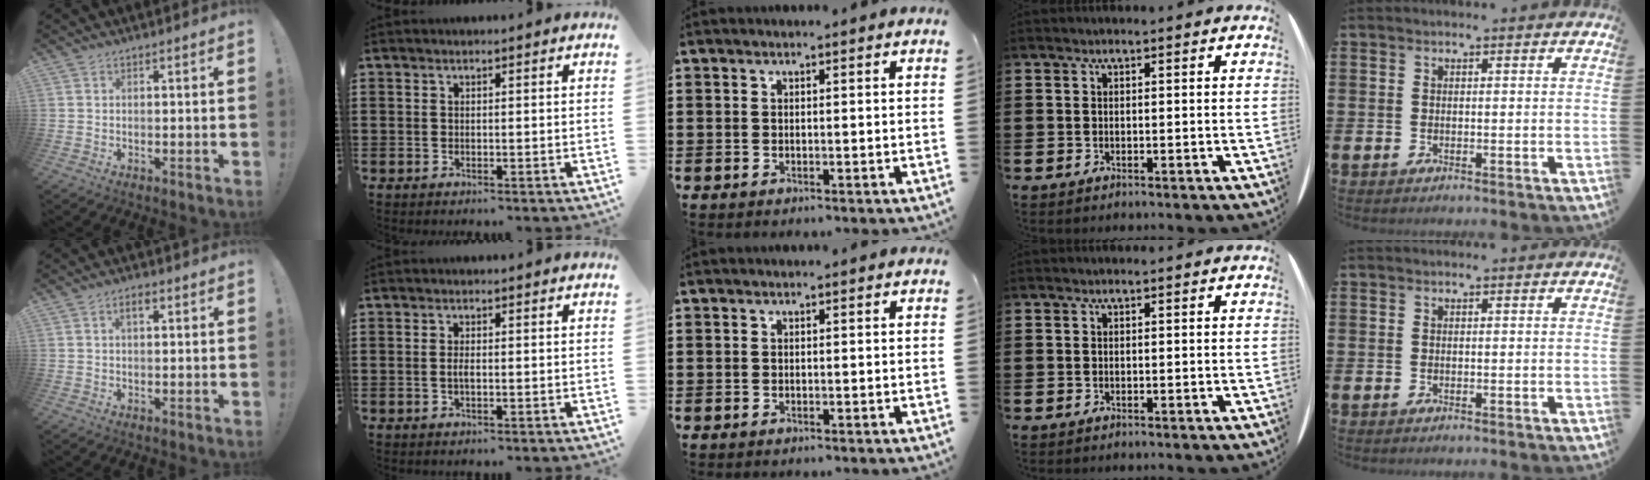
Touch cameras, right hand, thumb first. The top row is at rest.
{"thumb": {"total": 2.7, "force": [1.1, 1.1, 2.2], "torque": [-0.032, 0.001, 0.014]}, "index": {"total": 1.3, "force": [-0.2, 0.3, 1.3], "torque": [-0.032, -0.003, -0.007]}}